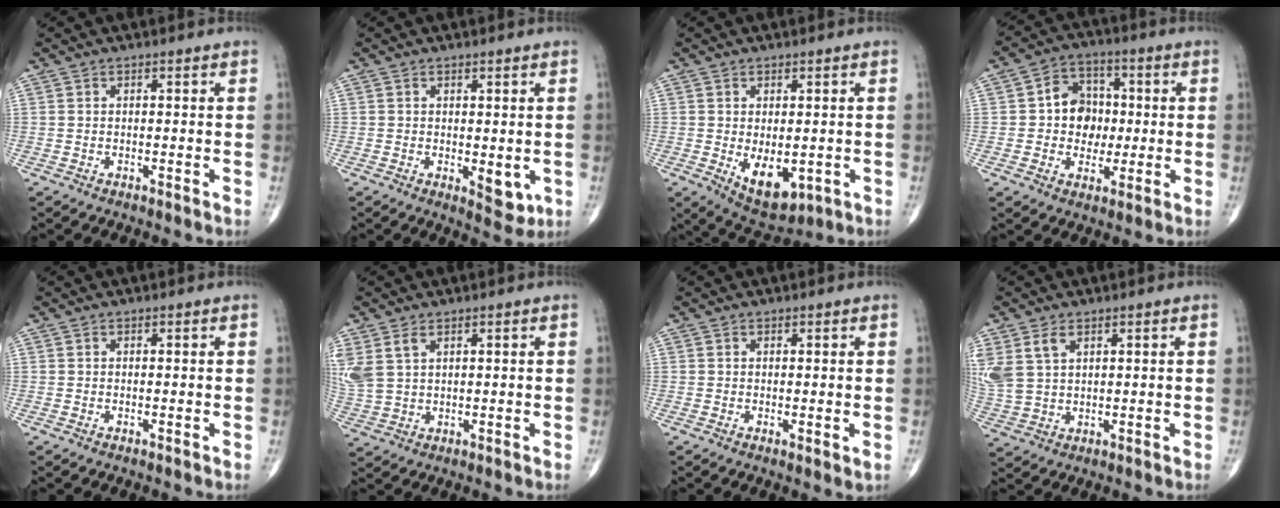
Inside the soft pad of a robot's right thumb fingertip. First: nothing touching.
{"total": 4.4, "force": [-0.6, 2.1, 3.8], "torque": [-0.035, -0.011, -0.003]}
{"total": 8.6, "force": [-1.6, 4.7, 7.0], "torque": [-0.094, -0.012, -0.006]}
{"total": 9.4, "force": [0.1, 7.8, 5.1], "torque": [-0.031, 0.014, -0.005]}
{"total": 0.0}
{"total": 6.9, "force": [3.1, 4.2, 4.6], "torque": [-0.115, 0.001, 0.077]}
{"total": 1.3, "force": [0.3, 0.5, 1.2], "torque": [-0.023, -0.008, 0.005]}
{"total": 8.1, "force": [3.5, 5.0, 5.2], "torque": [-0.123, -0.001, 0.085]}